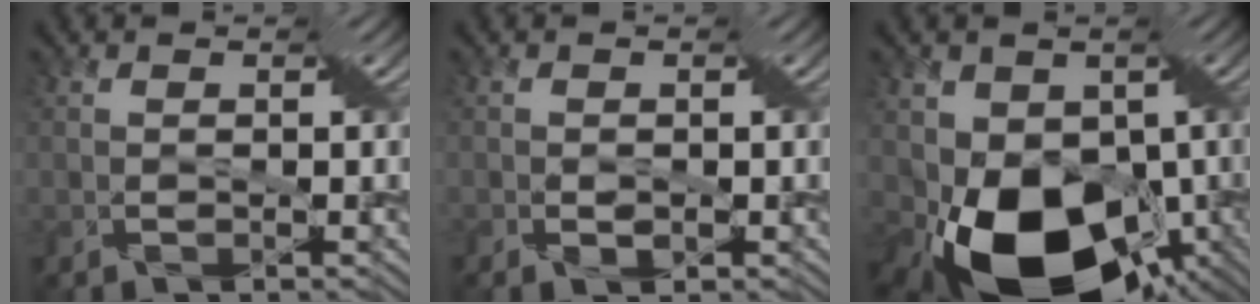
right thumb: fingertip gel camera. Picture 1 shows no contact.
{"total": 1.2, "force": [-0.4, 0.8, 0.9], "torque": [0.000, -0.002, -0.011]}
{"total": 15.5, "force": [-3.9, 11.4, 9.7], "torque": [-0.169, -0.039, -0.057]}